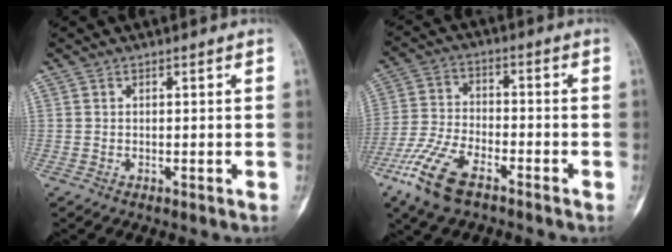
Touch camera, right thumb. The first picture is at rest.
{"total": 11.8, "force": [-7.3, 5.1, 7.7], "torque": [-0.164, 0.015, -0.148]}